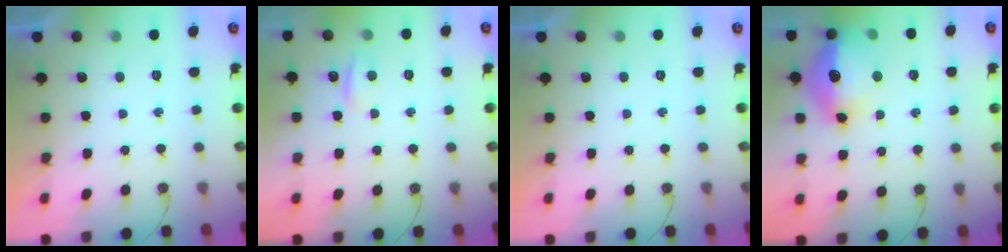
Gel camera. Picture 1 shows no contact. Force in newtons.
{"total": 4.1, "press": 4.1, "slide": 0.6}
{"total": 0.0}
{"total": 17.0, "press": 16.9, "slide": 1.4}